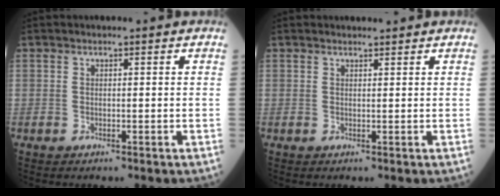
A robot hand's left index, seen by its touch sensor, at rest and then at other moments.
{"total": 1.3, "force": [1.3, 0.2, 0.3], "torque": [-0.008, 0.005, 0.021]}